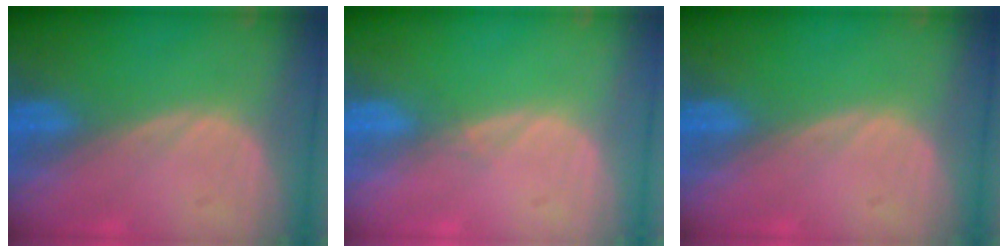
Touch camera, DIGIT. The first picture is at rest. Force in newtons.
{"total": 0.6, "press": 0.6, "slide": 0.2}
{"total": 0.0}